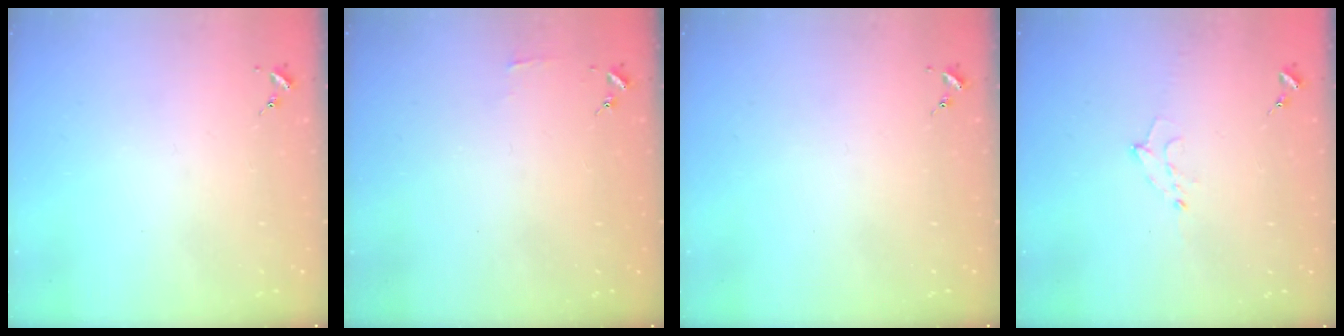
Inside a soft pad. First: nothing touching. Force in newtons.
{"total": 2.9, "press": 2.9, "slide": 0.3}
{"total": 0.0}
{"total": 8.1, "press": 8.1, "slide": 1.0}